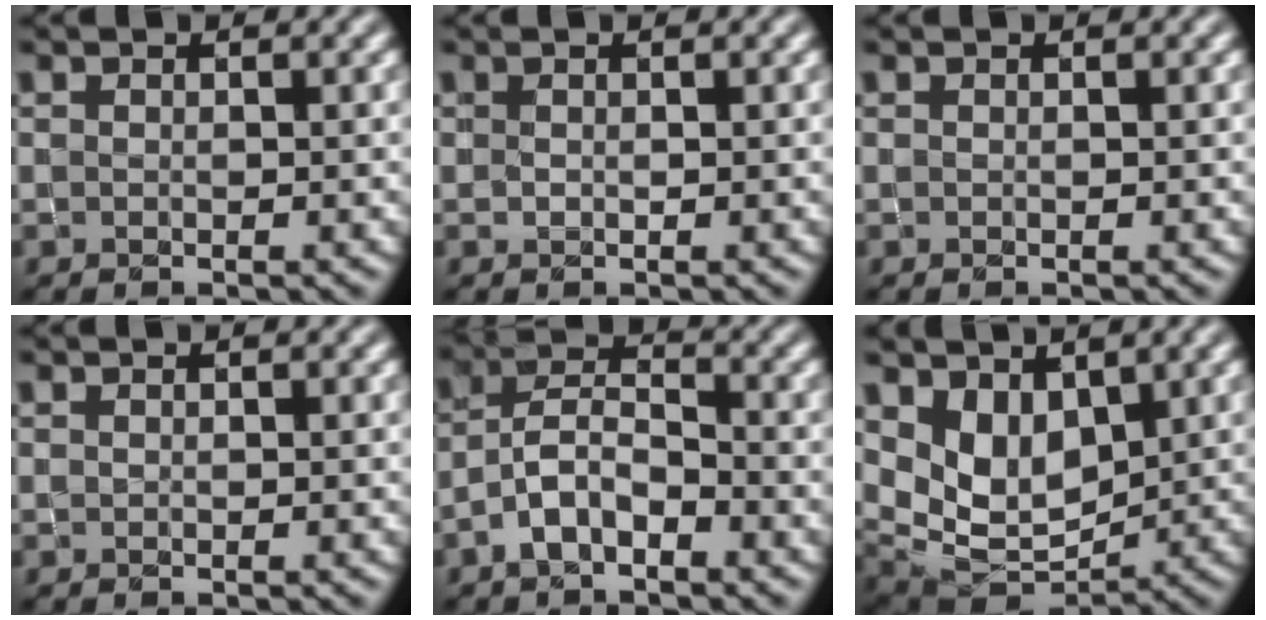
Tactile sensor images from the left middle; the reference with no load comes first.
{"total": 0.0}
{"total": 0.0}
{"total": 0.0}
{"total": 3.6, "force": [-2.2, 1.7, 2.4], "torque": [-0.043, 0.015, -0.050]}
{"total": 5.2, "force": [2.2, 3.5, 3.1], "torque": [-0.064, -0.016, 0.043]}